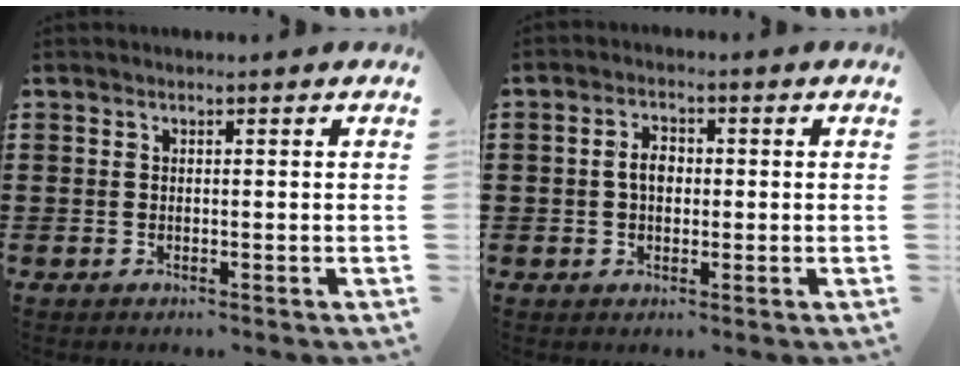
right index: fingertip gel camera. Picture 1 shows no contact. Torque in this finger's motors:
{"motor_torque": [0.37, 0.39, 0.35, 0.09]}